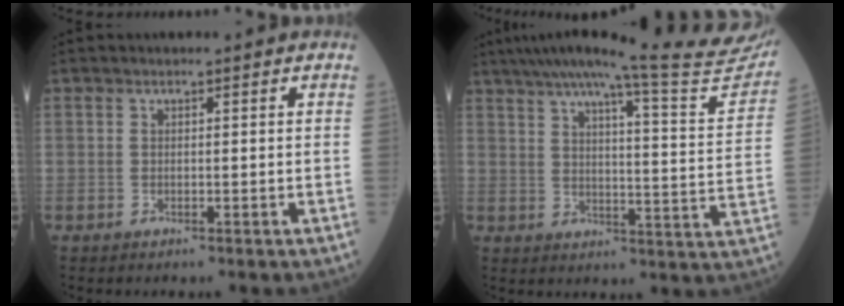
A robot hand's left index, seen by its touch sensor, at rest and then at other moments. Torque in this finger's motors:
{"motor_torque": [0.66, -1.48, 0.55, 0.15]}